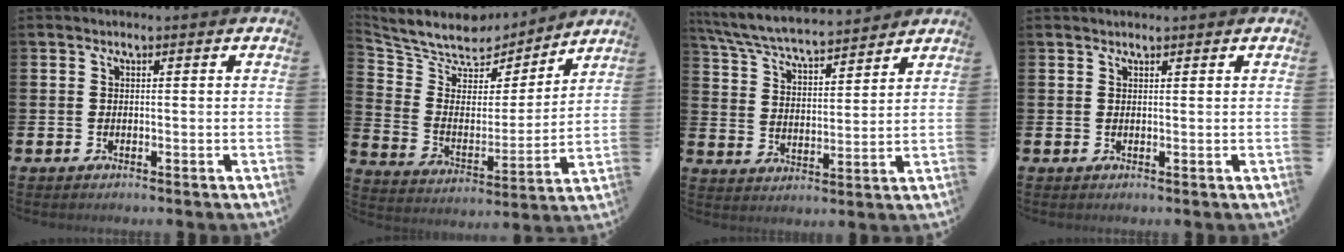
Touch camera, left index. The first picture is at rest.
{"total": 8.0, "force": [7.3, 3.2, 0.6], "torque": [-0.066, -0.056, 0.131]}
{"total": 6.8, "force": [6.6, 0.6, 1.8], "torque": [-0.066, -0.043, 0.115]}
{"total": 0.8, "force": [0.8, 0.2, 0.0], "torque": [0.010, -0.003, 0.012]}